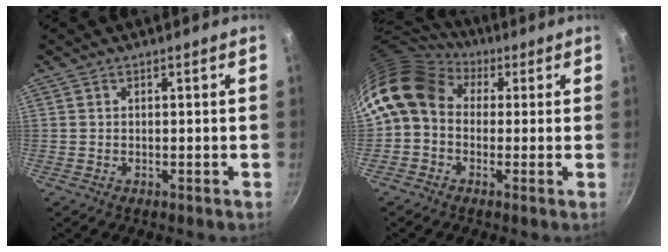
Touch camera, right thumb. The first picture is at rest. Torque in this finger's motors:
{"motor_torque": [0.24, 1.47, 0.67, -0.64, 0.15]}